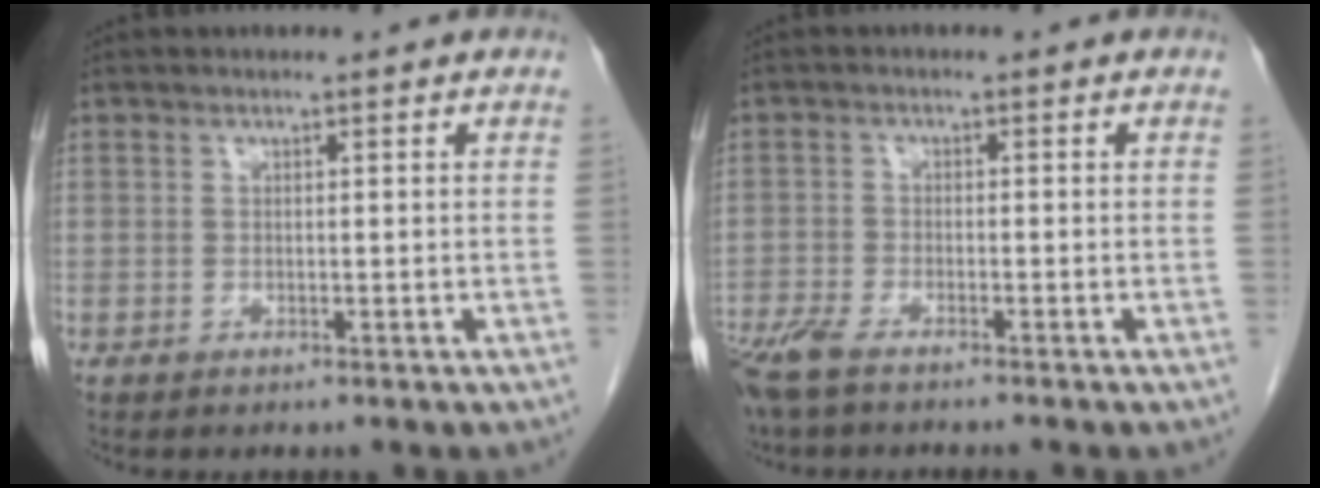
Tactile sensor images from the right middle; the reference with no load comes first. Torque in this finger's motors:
{"motor_torque": [1.16, -0.98, 0.19, 0.08]}